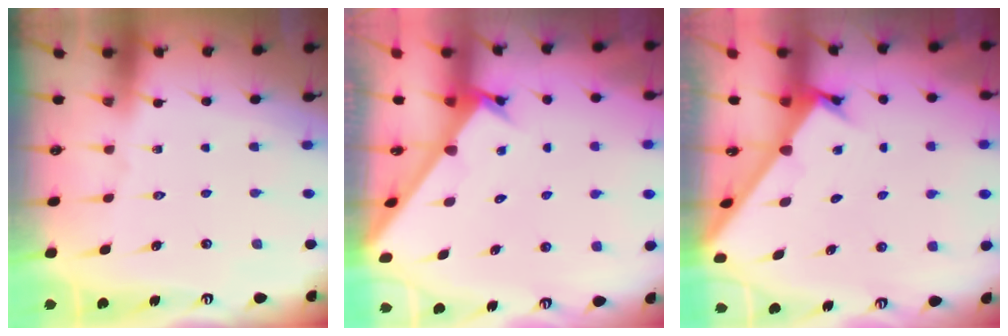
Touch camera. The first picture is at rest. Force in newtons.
{"total": 2.7, "press": 2.7, "slide": 0.2}
{"total": 1.8, "press": 1.8, "slide": 0.2}